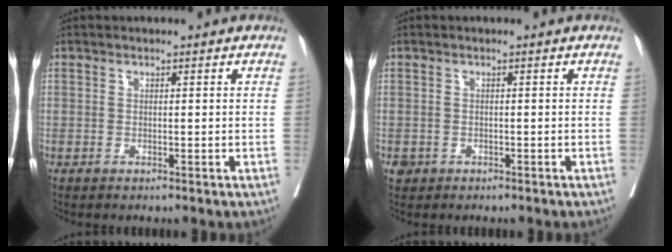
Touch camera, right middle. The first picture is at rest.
{"total": 1.0, "force": [-0.6, 0.8, 0.3], "torque": [-0.007, 0.003, -0.006]}